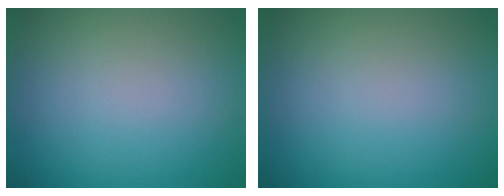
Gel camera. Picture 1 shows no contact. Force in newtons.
{"total": 0.0}